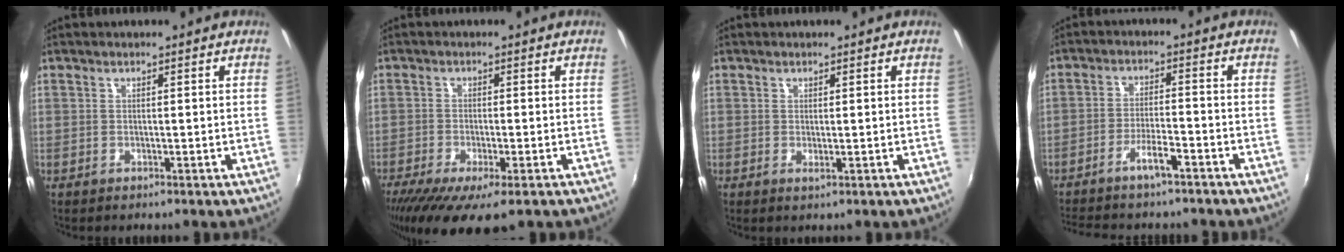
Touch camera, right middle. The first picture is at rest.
{"total": 11.4, "force": [-7.5, 2.9, 8.0], "torque": [-0.167, -0.048, -0.122]}
{"total": 0.8, "force": [0.1, 0.0, 0.8], "torque": [-0.013, -0.003, 0.000]}
{"total": 7.4, "force": [-6.2, 1.1, 4.0], "torque": [-0.092, 0.002, -0.104]}